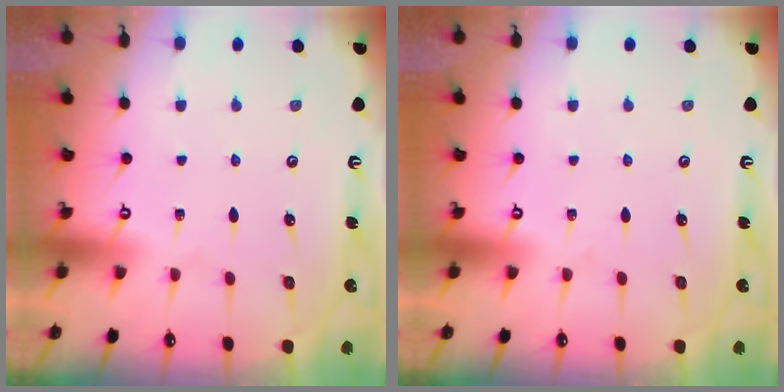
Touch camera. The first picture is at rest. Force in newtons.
{"total": 0.0}